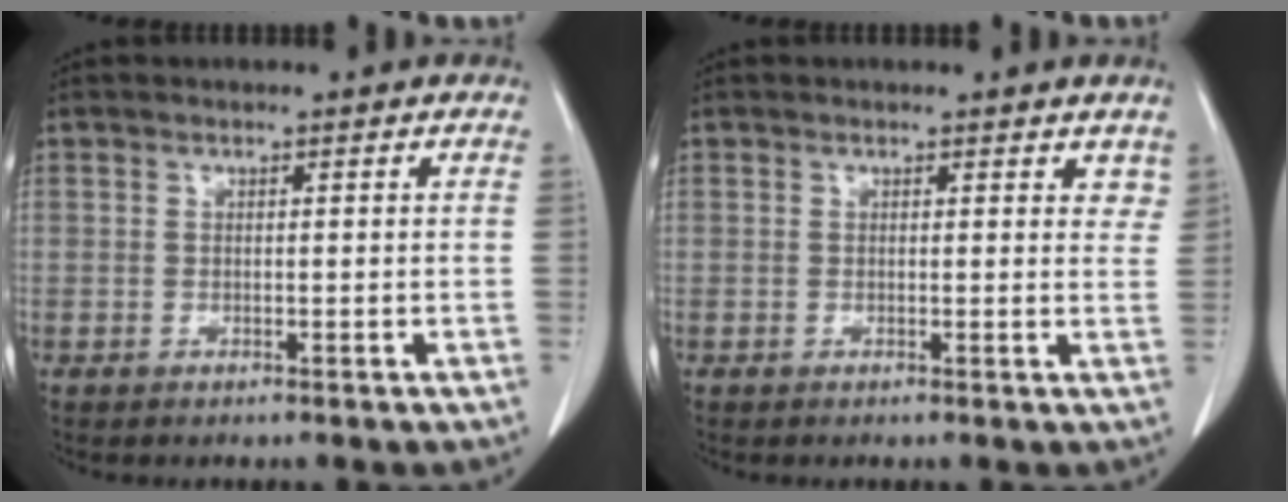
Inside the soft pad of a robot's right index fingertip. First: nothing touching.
{"total": 2.5, "force": [2.0, 1.2, 0.9], "torque": [0.005, -0.003, 0.011]}